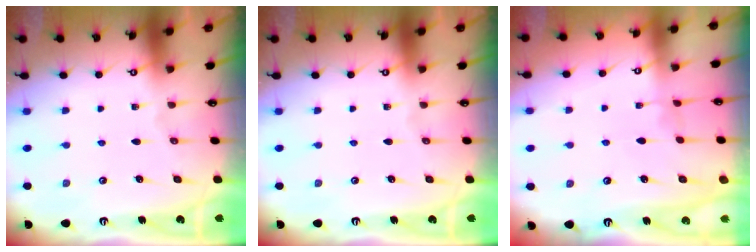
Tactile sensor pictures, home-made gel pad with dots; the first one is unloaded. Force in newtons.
{"total": 0.0}
{"total": 2.8, "press": 2.8, "slide": 0.3}